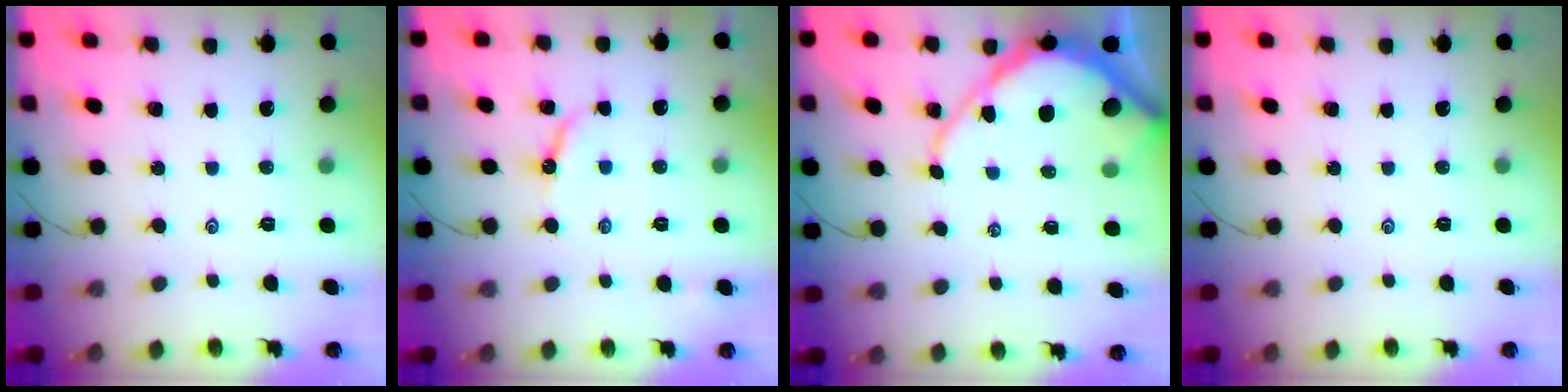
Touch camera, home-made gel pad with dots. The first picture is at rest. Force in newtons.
{"total": 7.0, "press": 7.0, "slide": 0.6}
{"total": 10.7, "press": 10.7, "slide": 0.9}
{"total": 0.0}